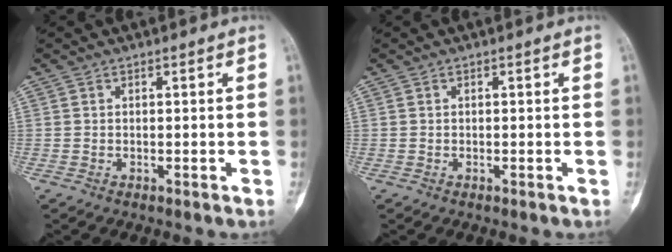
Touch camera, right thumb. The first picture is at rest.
{"total": 0.0}